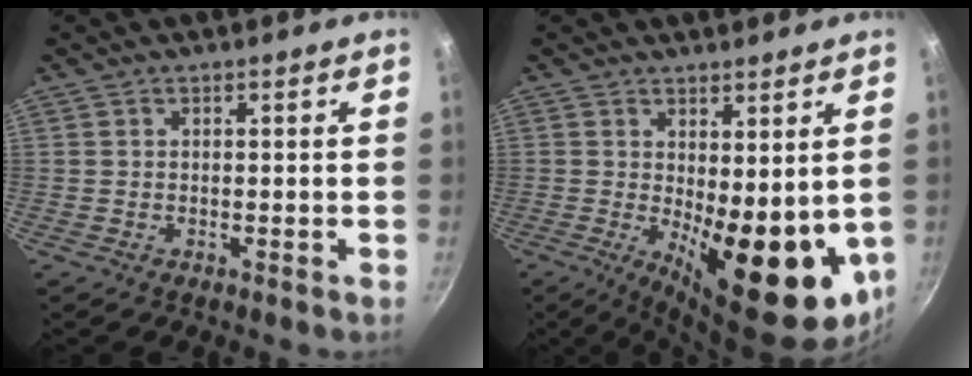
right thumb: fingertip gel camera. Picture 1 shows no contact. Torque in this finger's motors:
{"motor_torque": [0.03, 2.13, 0.36, -0.04, 0.33]}